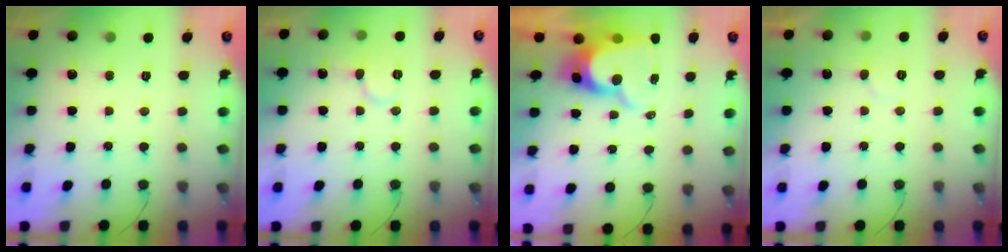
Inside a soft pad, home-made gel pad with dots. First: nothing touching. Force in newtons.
{"total": 6.7, "press": 6.7, "slide": 0.7}
{"total": 10.5, "press": 10.5, "slide": 1.0}
{"total": 4.4, "press": 4.4, "slide": 0.4}